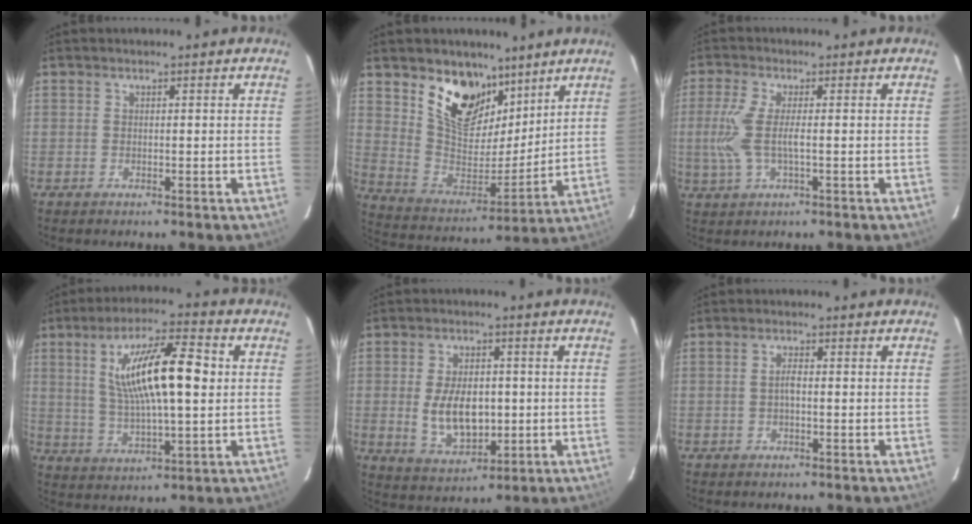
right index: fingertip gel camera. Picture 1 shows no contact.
{"total": 16.2, "force": [10.4, 9.1, 8.5], "torque": [-0.169, -0.010, 0.195]}
{"total": 7.1, "force": [-0.6, 1.6, 6.9], "torque": [-0.154, -0.004, -0.009]}
{"total": 15.7, "force": [3.2, 4.1, 14.9], "torque": [-0.267, 0.014, 0.061]}
{"total": 10.2, "force": [-0.7, 5.8, 8.3], "torque": [-0.165, -0.005, 0.002]}
{"total": 1.9, "force": [-0.2, 0.6, 1.8], "torque": [-0.035, 0.005, -0.003]}